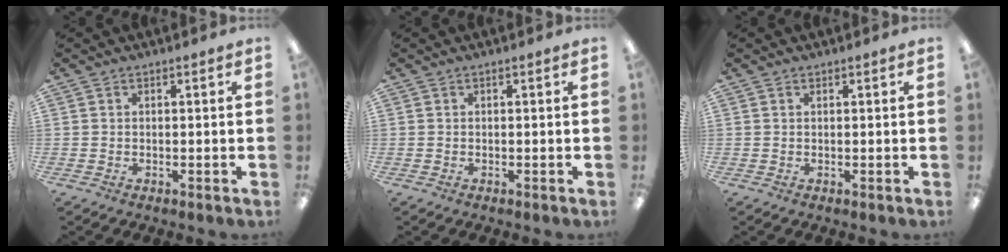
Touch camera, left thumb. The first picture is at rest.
{"total": 0.0}
{"total": 0.0}